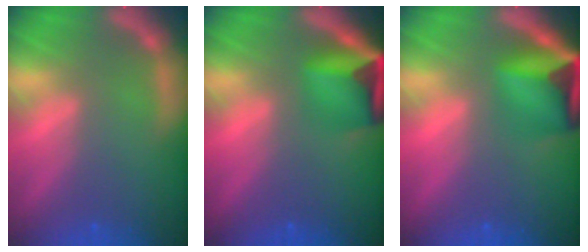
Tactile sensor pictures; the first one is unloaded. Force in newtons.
{"total": 6.9}
{"total": 8.4}